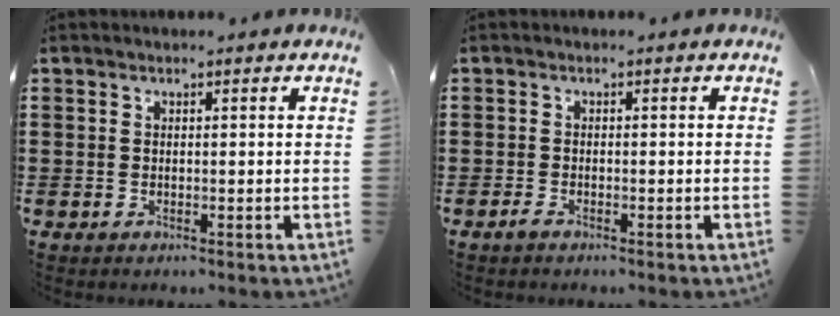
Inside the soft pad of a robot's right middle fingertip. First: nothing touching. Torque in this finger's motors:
{"motor_torque": [1.73, 0.41, 0.12, 0.04]}